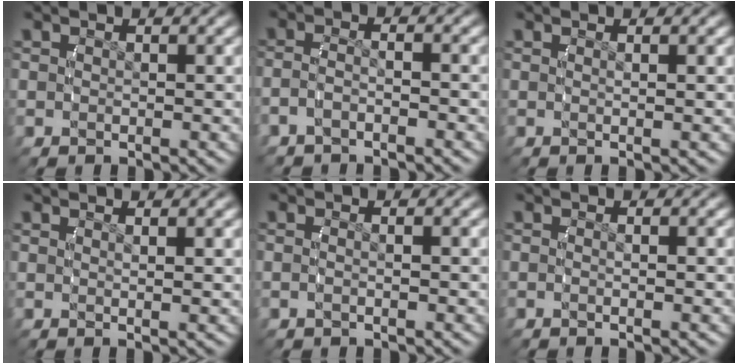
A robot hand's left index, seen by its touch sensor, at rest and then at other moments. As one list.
[{"total": 2.6, "force": [-1.6, 0.9, 1.7], "torque": [-0.043, -0.003, -0.027]}, {"total": 0.9, "force": [0.1, -0.6, 0.7], "torque": [-0.016, 0.000, 0.002]}, {"total": 1.2, "force": [0.6, -0.8, 0.6], "torque": [-0.011, -0.001, 0.011]}, {"total": 1.1, "force": [-0.5, 0.0, 1.0], "torque": [-0.024, 0.004, -0.009]}, {"total": 1.0, "force": [-0.5, 0.0, 0.8], "torque": [-0.021, 0.005, -0.011]}]